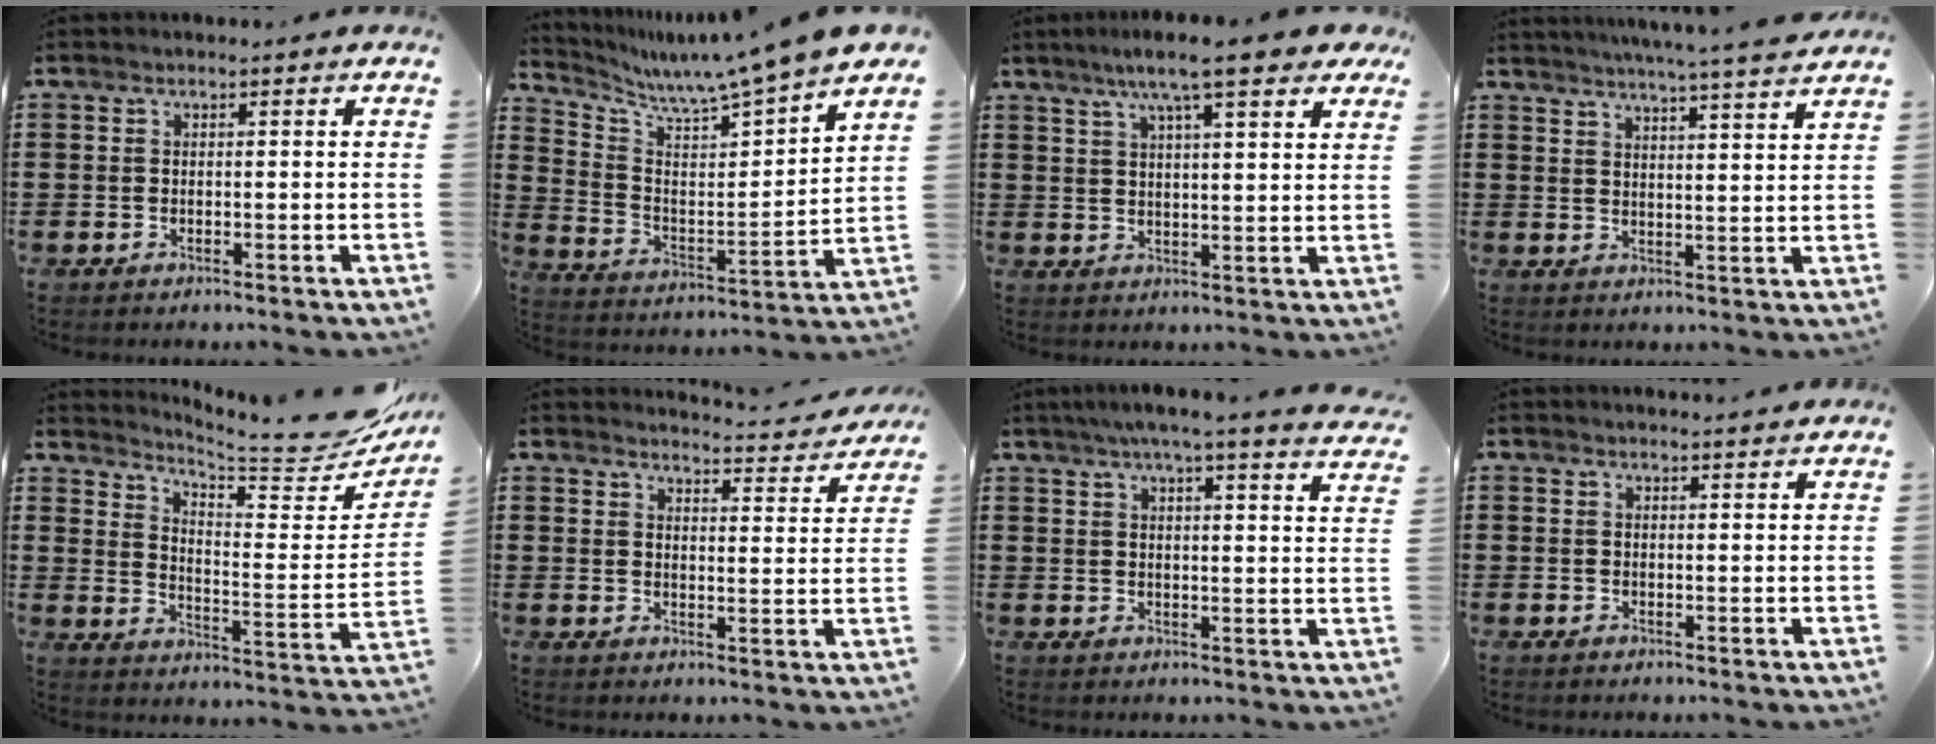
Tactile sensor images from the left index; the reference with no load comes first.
{"total": 7.2, "force": [6.7, -1.5, 2.2], "torque": [-0.072, -0.064, 0.105]}
{"total": 8.5, "force": [6.4, 1.0, 5.6], "torque": [-0.111, -0.008, 0.108]}
{"total": 4.5, "force": [4.2, -1.0, 1.4], "torque": [-0.044, -0.025, 0.071]}
{"total": 6.7, "force": [6.1, 0.2, 2.8], "torque": [-0.059, -0.056, 0.099]}
{"total": 3.7, "force": [3.7, -0.2, 0.6], "torque": [-0.020, -0.031, 0.061]}
{"total": 5.1, "force": [4.4, -0.6, 2.5], "torque": [-0.064, -0.020, 0.075]}
{"total": 1.3, "force": [1.3, 0.2, 0.1], "torque": [-0.004, -0.001, 0.025]}